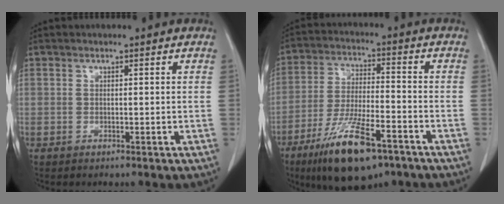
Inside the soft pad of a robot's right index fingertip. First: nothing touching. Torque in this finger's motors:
{"motor_torque": [1.37, -0.76, 0.68, 0.21]}